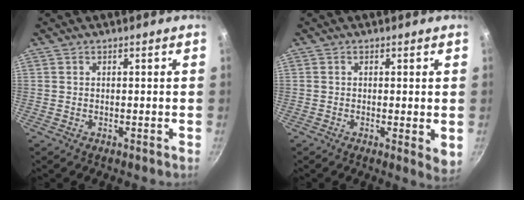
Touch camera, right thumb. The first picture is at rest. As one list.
[{"total": 4.1, "force": [-0.1, 1.1, 3.9], "torque": [-0.051, -0.014, -0.004]}]